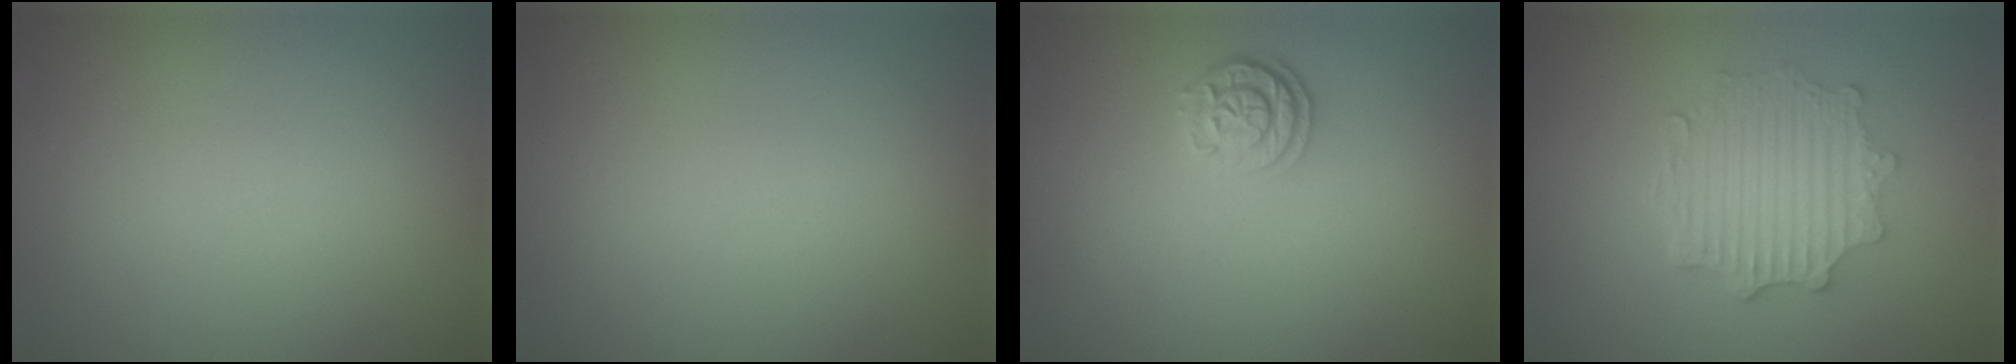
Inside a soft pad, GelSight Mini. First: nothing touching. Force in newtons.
{"total": 0.0}
{"total": 2.4, "press": 2.1, "slide": 1.2}
{"total": 4.6, "press": 3.7, "slide": 2.7}